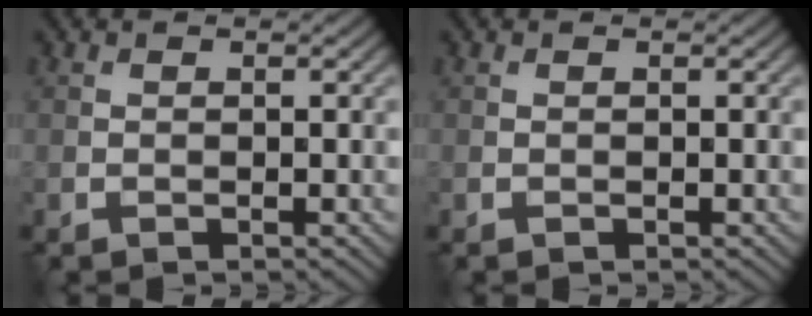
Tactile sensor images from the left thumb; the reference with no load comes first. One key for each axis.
{"total": 0.0}